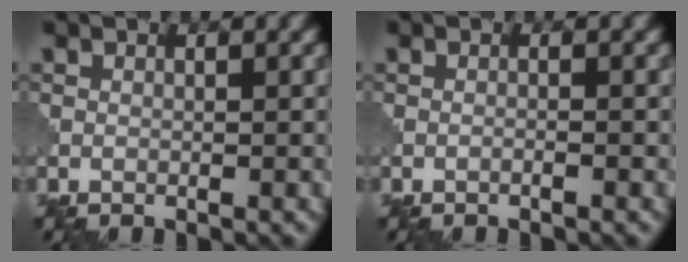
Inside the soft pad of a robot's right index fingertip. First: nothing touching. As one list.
[{"total": 0.6, "force": [-0.3, 0.1, 0.4], "torque": [-0.010, 0.001, -0.014]}]